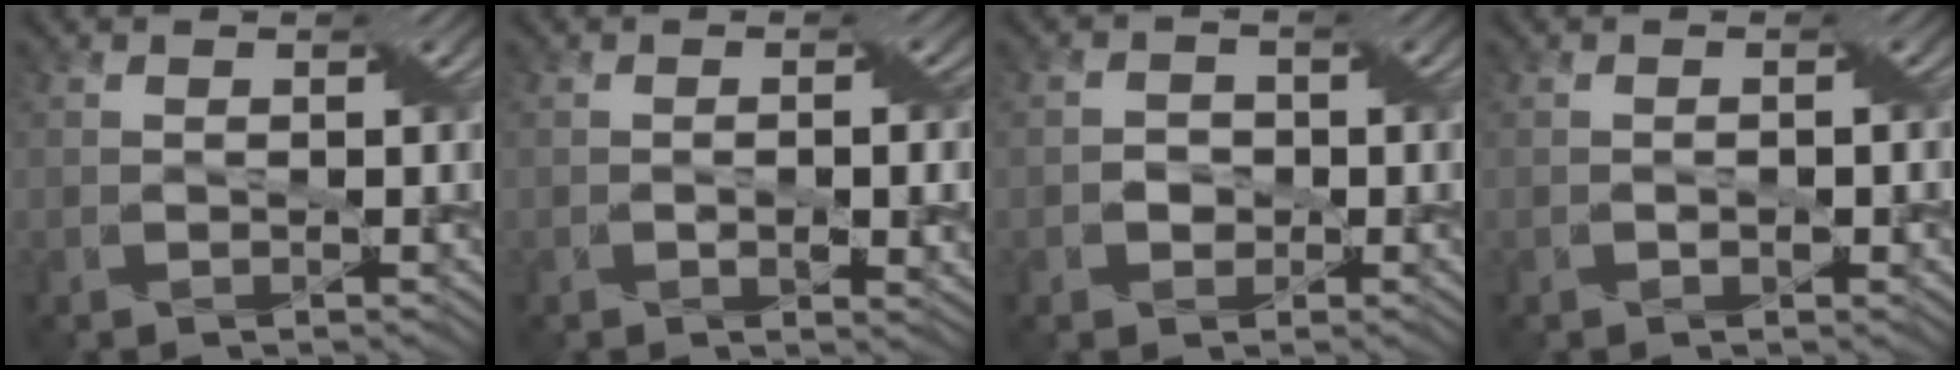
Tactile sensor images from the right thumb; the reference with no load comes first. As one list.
[{"total": 4.6, "force": [-0.7, 1.5, 4.3], "torque": [-0.065, -0.006, -0.008]}, {"total": 1.9, "force": [-0.5, 1.7, 0.6], "torque": [-0.008, 0.001, -0.014]}, {"total": 1.8, "force": [-0.4, 0.6, 1.6], "torque": [-0.025, 0.003, -0.006]}]